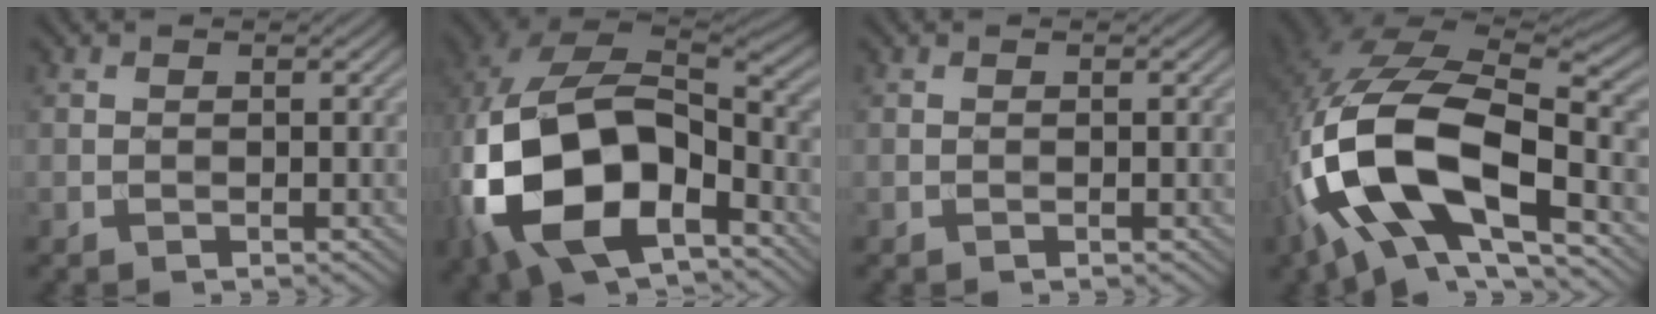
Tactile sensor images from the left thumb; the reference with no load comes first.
{"total": 19.6, "force": [-5.8, 11.8, 14.5], "torque": [-0.320, -0.029, -0.083]}
{"total": 0.0}
{"total": 19.7, "force": [-6.0, 9.8, 15.9], "torque": [-0.365, -0.017, -0.106]}